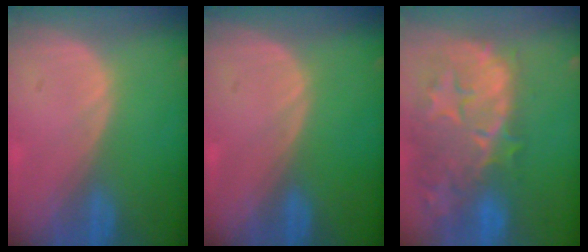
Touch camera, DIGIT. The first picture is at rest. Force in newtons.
{"total": 0.0}
{"total": 14.6, "press": 11.8, "slide": 8.6}